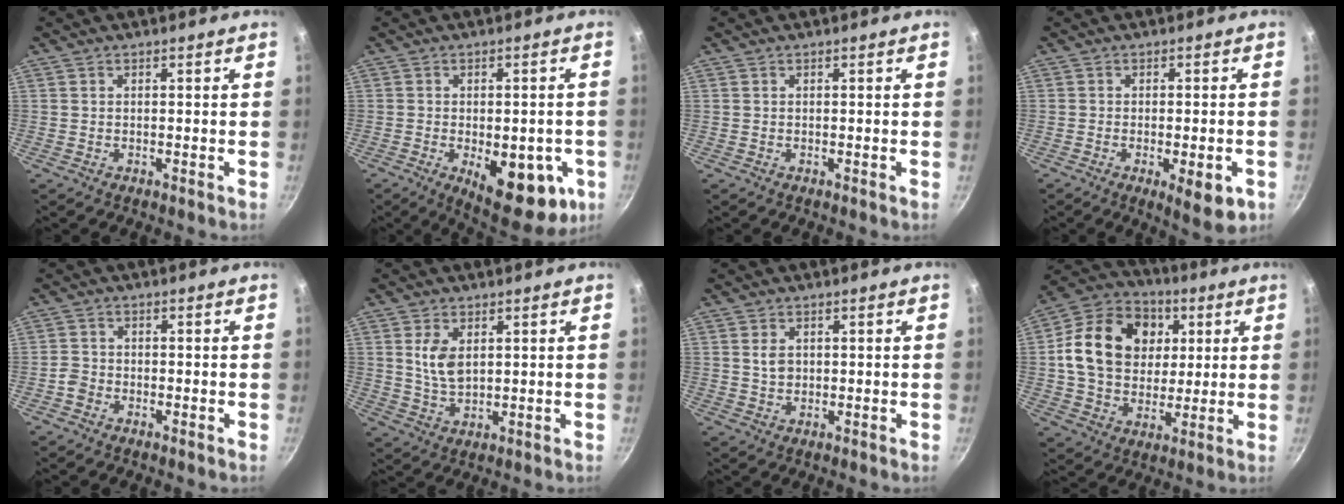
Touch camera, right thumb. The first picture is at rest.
{"total": 16.1, "force": [-4.8, 7.4, 13.4], "torque": [-0.128, -0.006, -0.050]}
{"total": 0.0}
{"total": 7.7, "force": [-2.8, 2.5, 6.7], "torque": [-0.080, 0.002, -0.033]}
{"total": 2.3, "force": [-1.5, 1.7, 0.7], "torque": [-0.013, 0.015, -0.030]}
{"total": 4.4, "force": [1.1, 2.5, 3.5], "torque": [-0.067, -0.007, 0.023]}
{"total": 2.9, "force": [0.6, 2.2, 1.8], "torque": [-0.025, -0.003, 0.012]}
{"total": 19.9, "force": [3.9, 15.6, 11.8], "torque": [-0.182, 0.011, 0.061]}